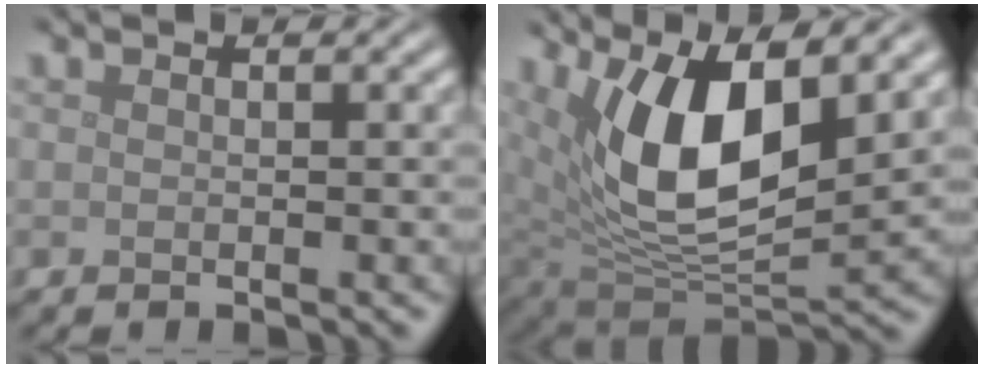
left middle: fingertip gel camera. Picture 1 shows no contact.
{"total": 10.5, "force": [3.7, 4.7, 8.7], "torque": [-0.162, -0.017, 0.069]}